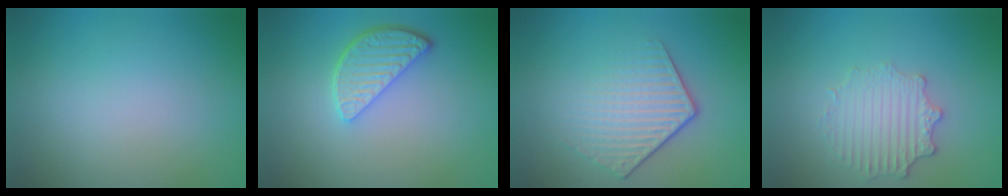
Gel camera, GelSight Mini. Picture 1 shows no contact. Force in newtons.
{"total": 3.5, "press": 2.9, "slide": 2.0}
{"total": 4.0, "press": 2.8, "slide": 2.9}
{"total": 2.7, "press": 2.6, "slide": 0.8}